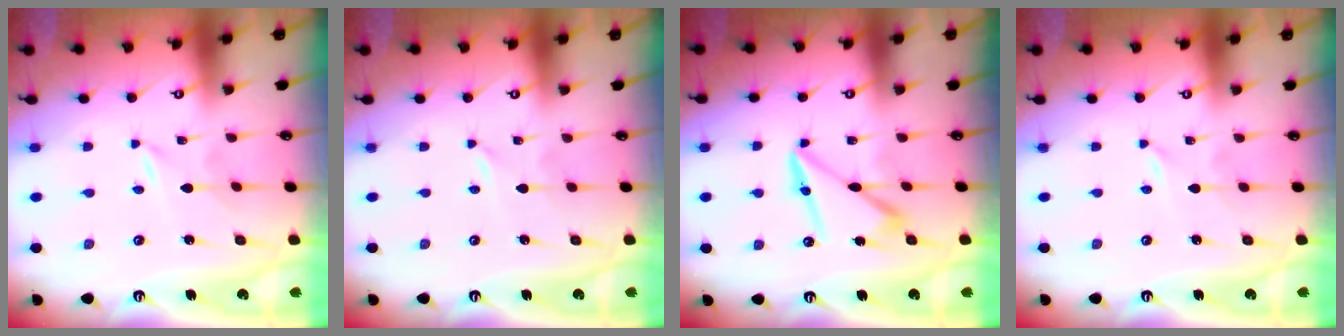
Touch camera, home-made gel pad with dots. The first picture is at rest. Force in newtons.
{"total": 0.0}
{"total": 10.2, "press": 10.1, "slide": 1.0}
{"total": 0.0}